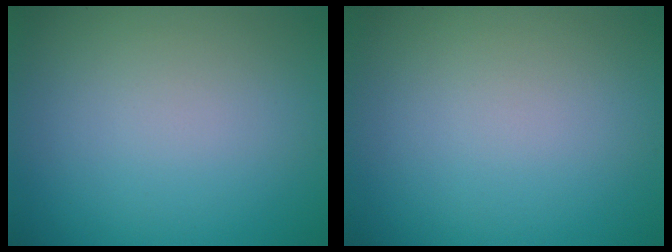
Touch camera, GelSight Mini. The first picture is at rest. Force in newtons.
{"total": 0.0}